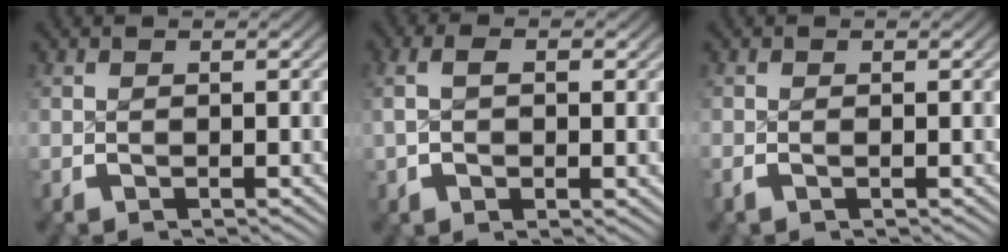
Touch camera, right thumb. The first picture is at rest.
{"total": 3.1, "force": [0.3, 1.9, 2.5], "torque": [-0.051, 0.000, 0.006]}
{"total": 0.6, "force": [-0.4, 0.3, 0.4], "torque": [-0.012, -0.002, -0.008]}